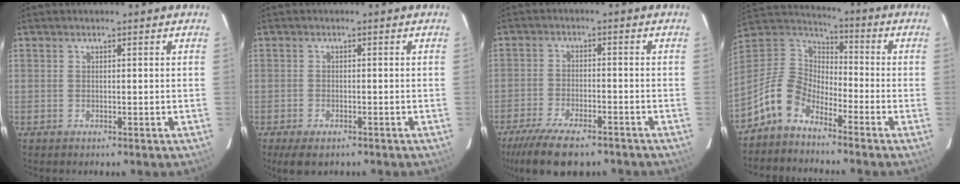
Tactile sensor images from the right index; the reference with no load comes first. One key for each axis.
{"total": 4.5, "fx": -3.2, "fy": 2.0, "fz": 2.5, "tx": -0.060, "ty": -0.018, "tz": -0.052}
{"total": 13.5, "fx": -10.5, "fy": 4.3, "fz": 7.3, "tx": -0.161, "ty": -0.032, "tz": -0.172}
{"total": 10.0, "fx": -6.7, "fy": 5.5, "fz": 5.0, "tx": -0.110, "ty": 0.024, "tz": -0.144}